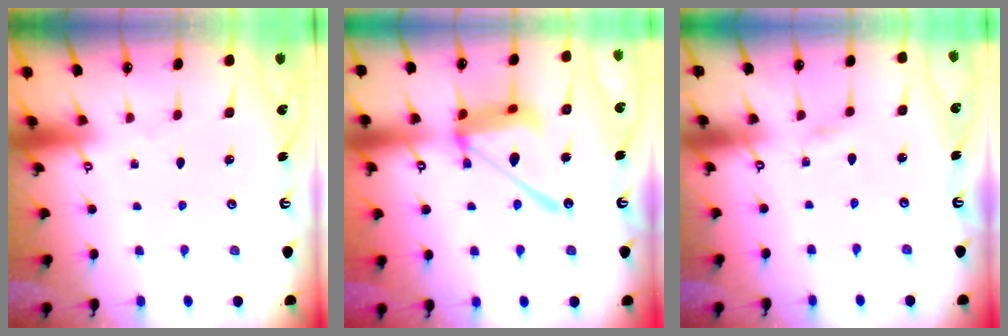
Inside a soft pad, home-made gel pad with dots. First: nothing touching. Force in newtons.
{"total": 17.2, "press": 17.2, "slide": 1.5}
{"total": 1.1, "press": 1.1, "slide": 0.1}